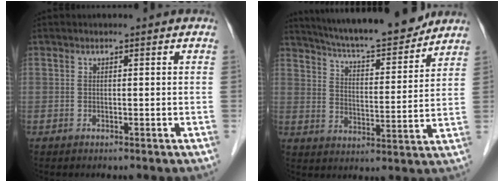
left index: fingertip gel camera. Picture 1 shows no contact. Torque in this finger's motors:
{"motor_torque": [0.20, -0.38, 0.23, 0.08]}